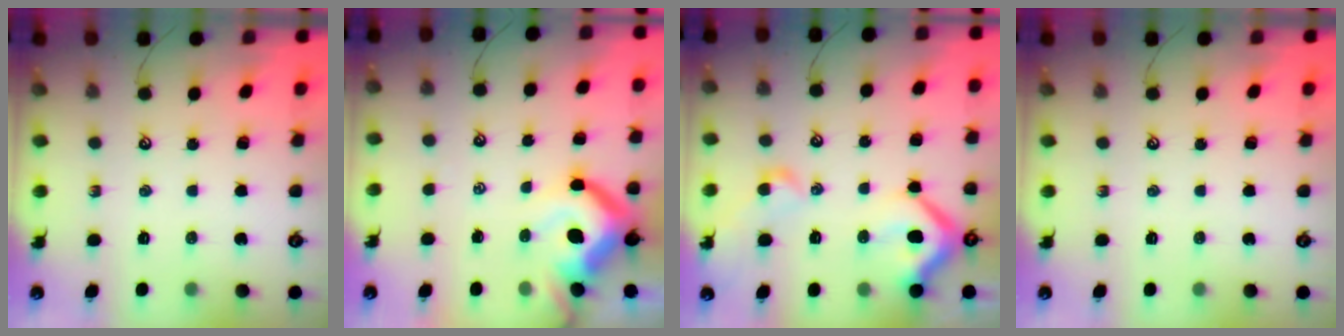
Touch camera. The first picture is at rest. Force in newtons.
{"total": 11.8, "press": 11.6, "slide": 2.0}
{"total": 12.0, "press": 11.9, "slide": 1.0}
{"total": 0.0}